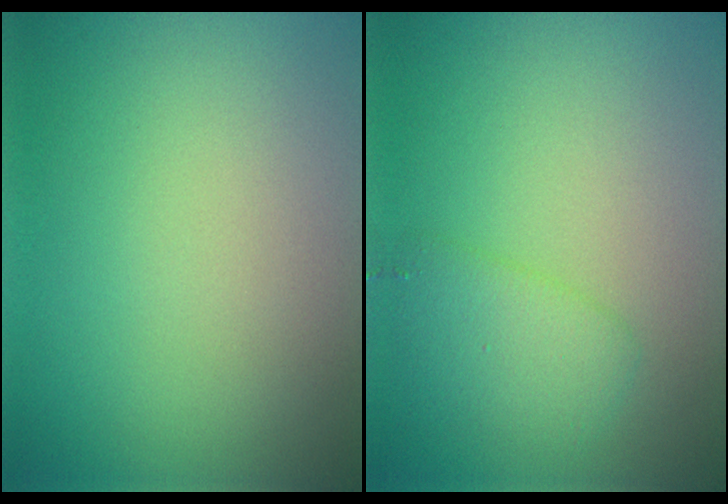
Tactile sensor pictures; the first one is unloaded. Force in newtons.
{"total": 2.5, "press": 2.5, "slide": 0.2}